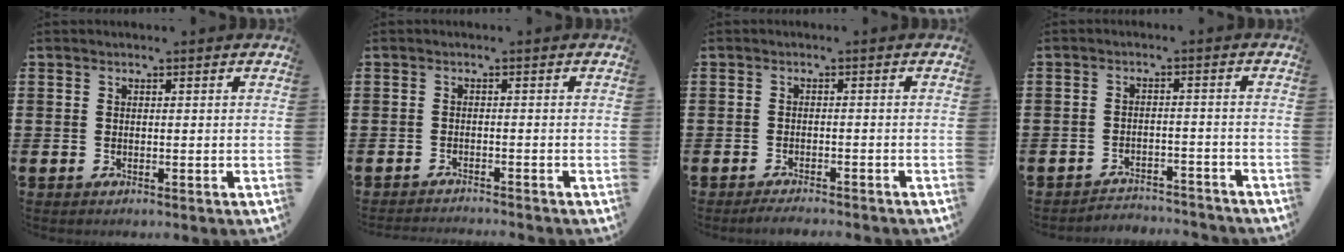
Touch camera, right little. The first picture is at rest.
{"total": 1.2, "force": [-1.1, -0.3, -0.1], "torque": [0.001, 0.002, -0.024]}
{"total": 1.5, "force": [-1.4, 0.0, 0.5], "torque": [-0.009, 0.001, -0.028]}
{"total": 2.8, "force": [-2.7, 0.1, -0.2], "torque": [-0.005, 0.003, -0.060]}